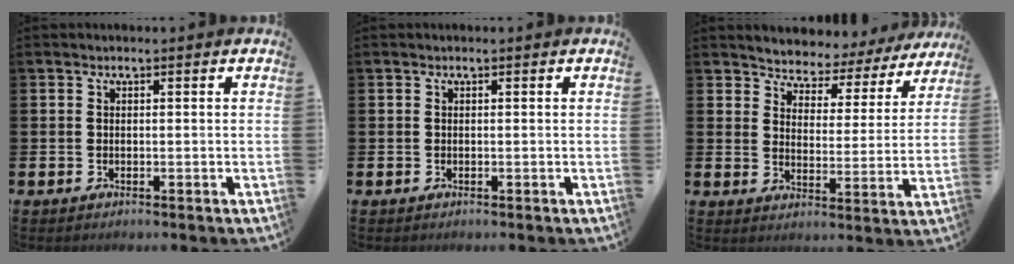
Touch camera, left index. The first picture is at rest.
{"total": 0.0}
{"total": 4.0, "force": [3.8, 1.3, -0.4], "torque": [-0.019, -0.040, 0.057]}